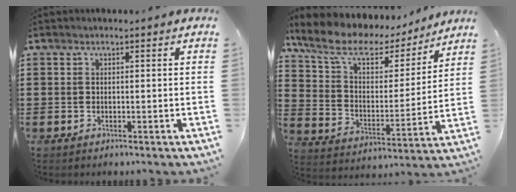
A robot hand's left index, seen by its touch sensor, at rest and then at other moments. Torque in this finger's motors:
{"motor_torque": [2.14, 0.00, 0.90, 0.21]}